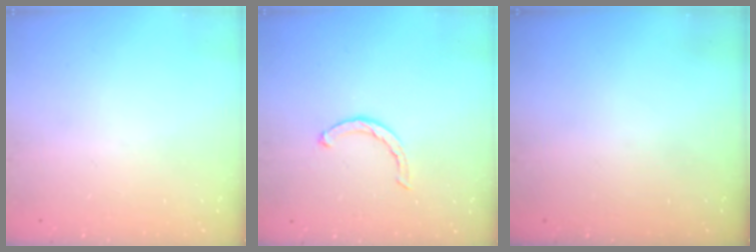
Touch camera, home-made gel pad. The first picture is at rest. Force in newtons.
{"total": 2.1, "press": 2.1, "slide": 0.3}
{"total": 0.0}